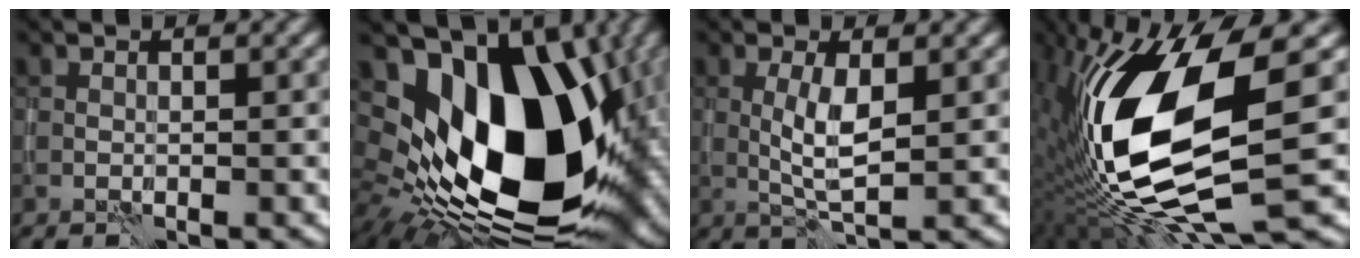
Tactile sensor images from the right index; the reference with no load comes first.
{"total": 18.9, "force": [0.6, 11.1, 15.4], "torque": [-0.240, -0.009, 0.010]}
{"total": 3.3, "force": [0.1, 0.8, 3.2], "torque": [-0.066, 0.000, 0.003]}
{"total": 17.1, "force": [-1.5, 5.9, 16.0], "torque": [-0.323, -0.014, -0.022]}